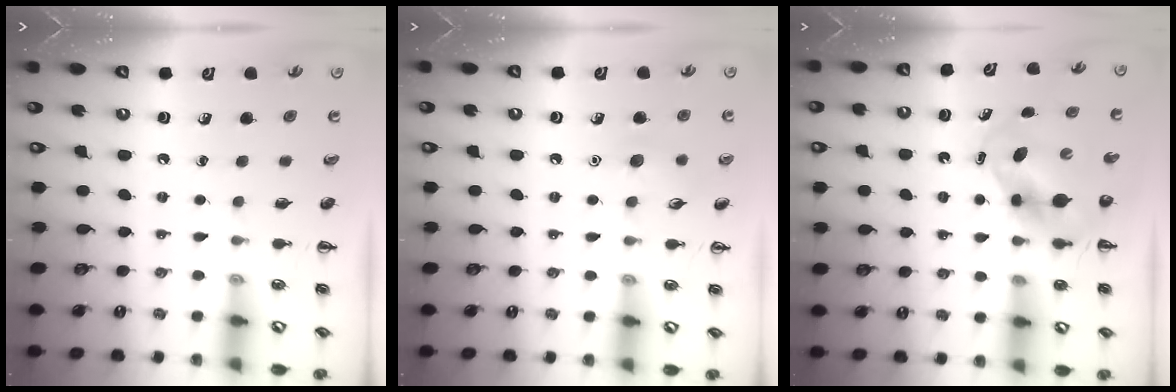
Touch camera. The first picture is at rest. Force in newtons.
{"total": 7.1, "press": 6.9, "slide": 1.8}
{"total": 5.3, "press": 5.2, "slide": 1.1}